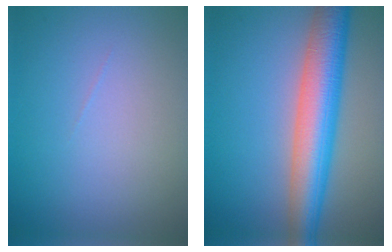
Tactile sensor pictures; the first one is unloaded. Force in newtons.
{"total": 8.1, "press": 8.1, "slide": 0.4}